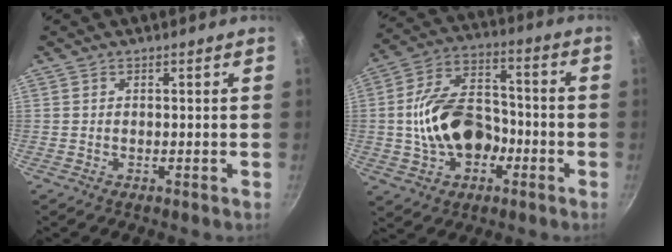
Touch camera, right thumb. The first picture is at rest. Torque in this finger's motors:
{"motor_torque": [-0.25, 0.88, 1.29, -0.11, 0.15]}